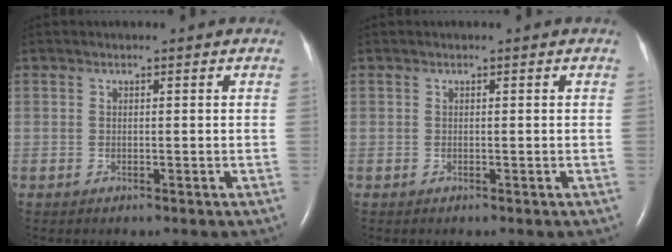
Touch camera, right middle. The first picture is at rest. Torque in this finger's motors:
{"motor_torque": [0.00, 0.00, 0.00, 0.00]}